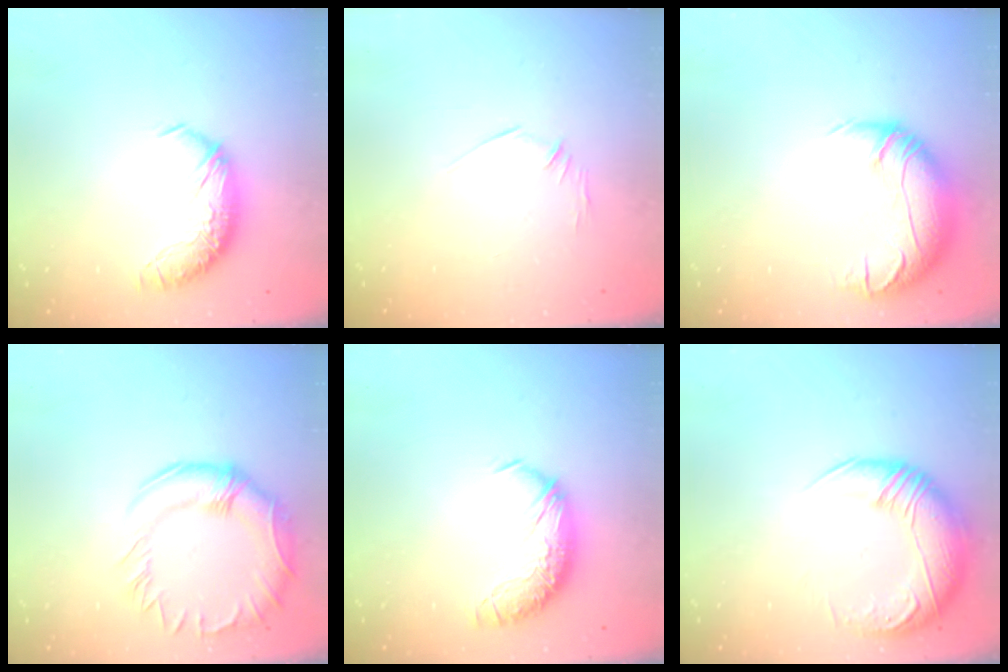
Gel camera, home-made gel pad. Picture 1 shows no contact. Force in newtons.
{"total": 6.7, "press": 6.7, "slide": 1.0}
{"total": 3.0, "press": 1.9, "slide": 2.3}
{"total": 6.6, "press": 6.4, "slide": 1.7}
{"total": 0.0}
{"total": 3.0, "press": 0.1, "slide": 3.0}